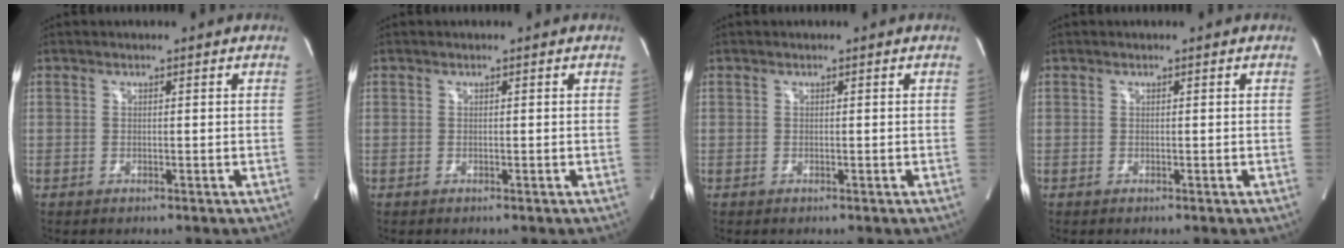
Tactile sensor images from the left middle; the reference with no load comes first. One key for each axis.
{"total": 0.0}
{"total": 0.0}
{"total": 0.0}